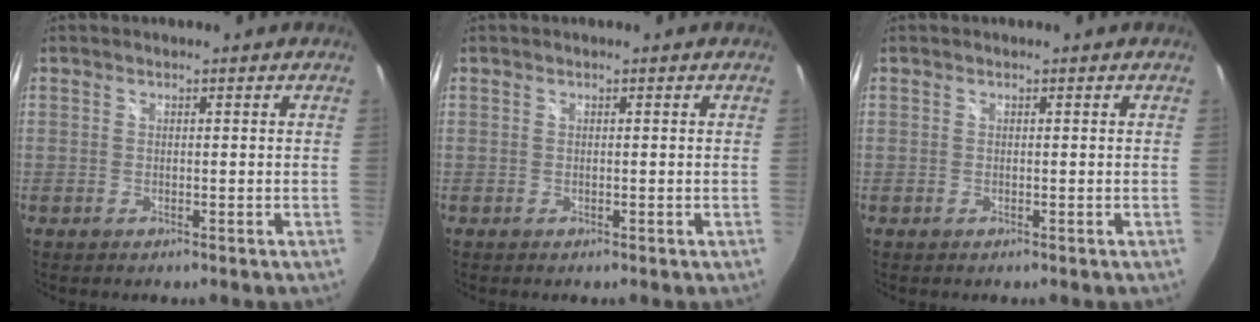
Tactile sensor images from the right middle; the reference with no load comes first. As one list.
[{"total": 0.0}, {"total": 0.0}]